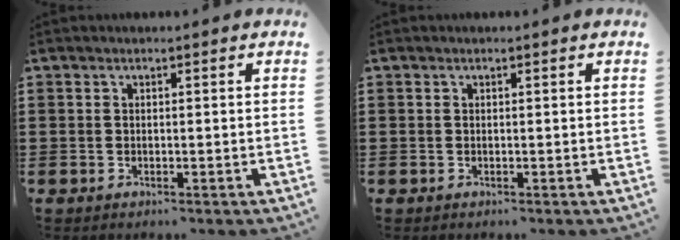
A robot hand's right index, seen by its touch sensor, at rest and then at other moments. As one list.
[{"total": 0.0}]